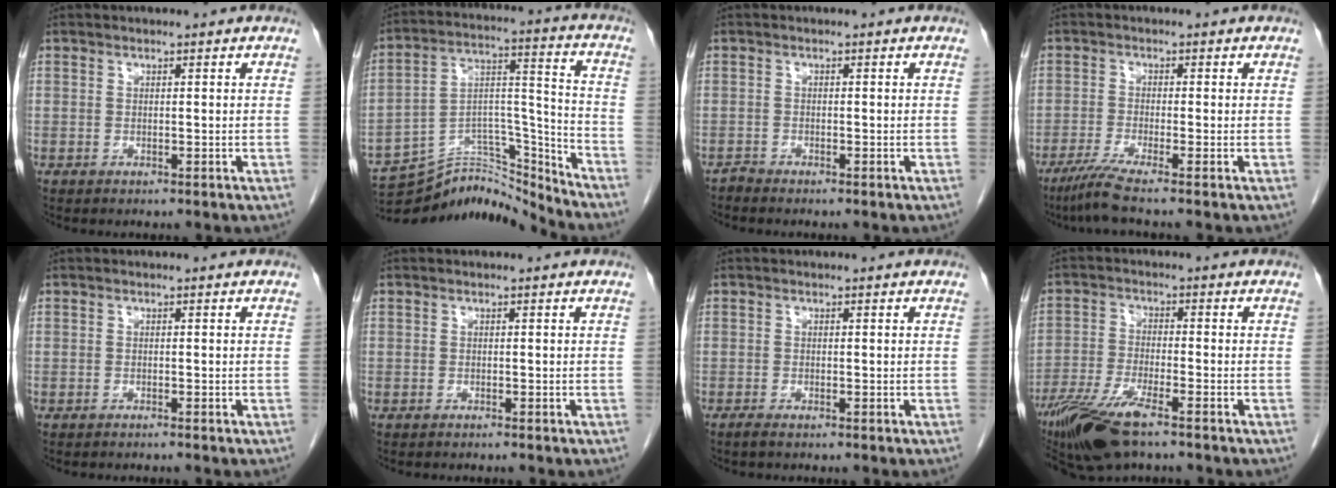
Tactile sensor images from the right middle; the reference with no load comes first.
{"total": 14.3, "force": [-14.3, 1.0, 0.7], "torque": [-0.006, 0.068, -0.245]}
{"total": 0.8, "force": [-0.8, -0.2, -0.2], "torque": [0.006, -0.004, -0.017]}
{"total": 4.5, "force": [-3.4, -1.1, 2.8], "torque": [-0.057, -0.017, -0.073]}
{"total": 1.0, "force": [-0.9, -0.2, 0.4], "torque": [-0.005, 0.001, -0.013]}
{"total": 0.7, "force": [-0.6, 0.0, 0.3], "torque": [-0.003, 0.000, -0.011]}
{"total": 0.9, "force": [-0.7, 0.0, 0.5], "torque": [-0.014, -0.002, -0.014]}
{"total": 9.8, "force": [-6.8, 1.6, 6.8], "torque": [-0.135, -0.022, -0.126]}